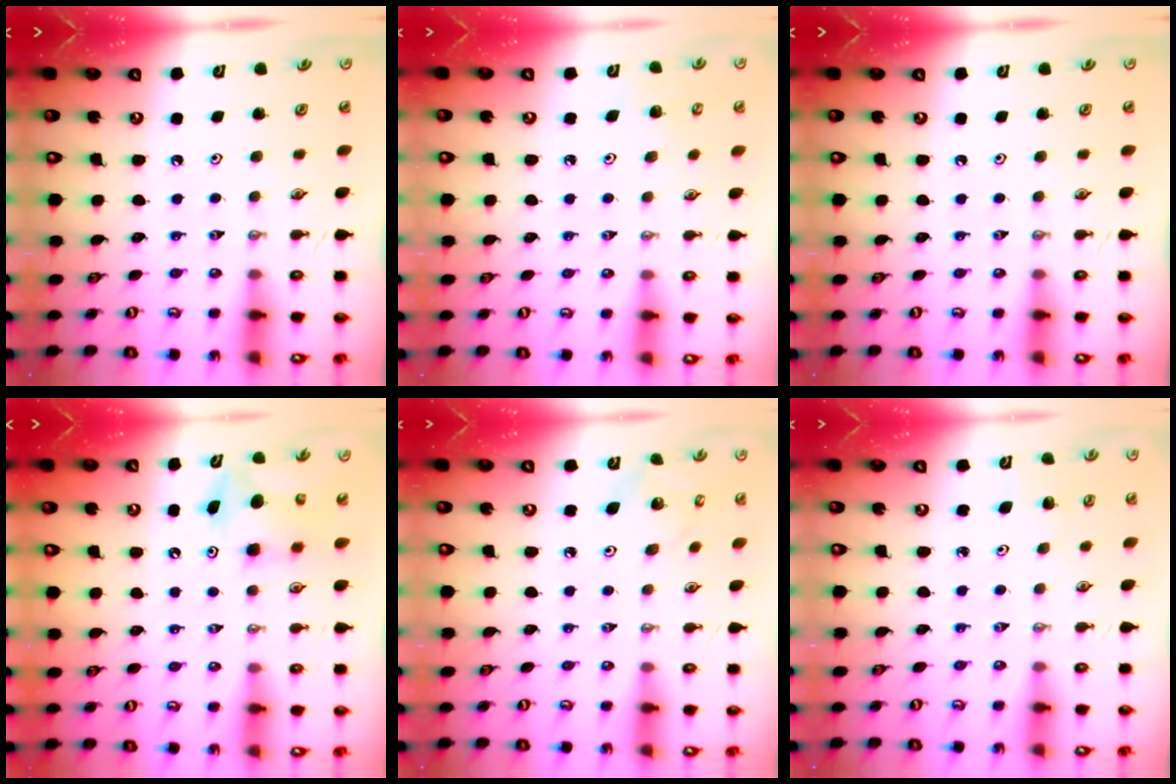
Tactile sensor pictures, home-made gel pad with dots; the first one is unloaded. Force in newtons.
{"total": 3.9, "press": 3.9, "slide": 0.3}
{"total": 0.0}
{"total": 7.5, "press": 7.5, "slide": 0.5}
{"total": 5.5, "press": 5.5, "slide": 0.3}
{"total": 3.6, "press": 3.4, "slide": 1.0}